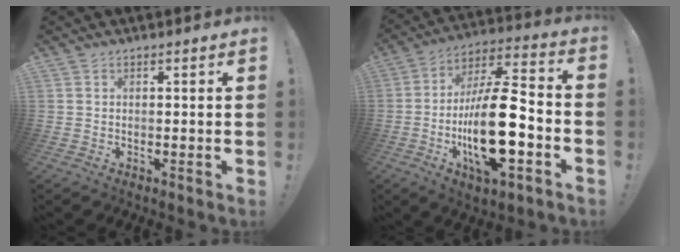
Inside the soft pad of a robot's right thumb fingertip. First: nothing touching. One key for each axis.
{"total": 22.1, "fx": -5.8, "fy": 8.0, "fz": 19.8, "tx": -0.360, "ty": 0.027, "tz": -0.094}